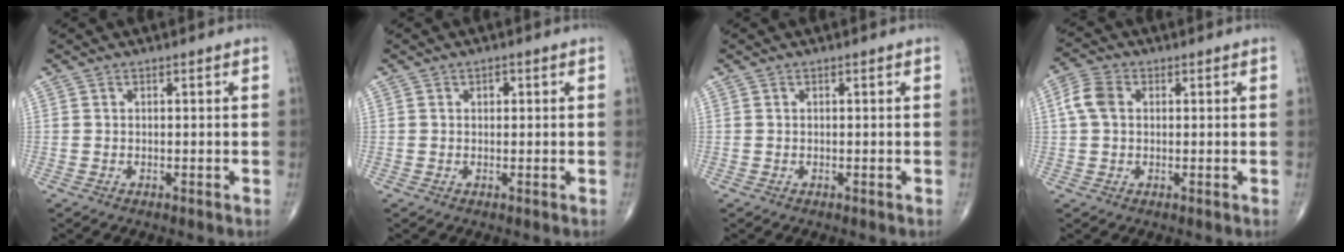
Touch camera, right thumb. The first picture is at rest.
{"total": 1.0, "force": [0.3, 0.7, 0.6], "torque": [-0.002, 0.001, 0.003]}
{"total": 0.0}
{"total": 5.1, "force": [0.8, 3.7, 3.5], "torque": [-0.077, 0.013, 0.011]}